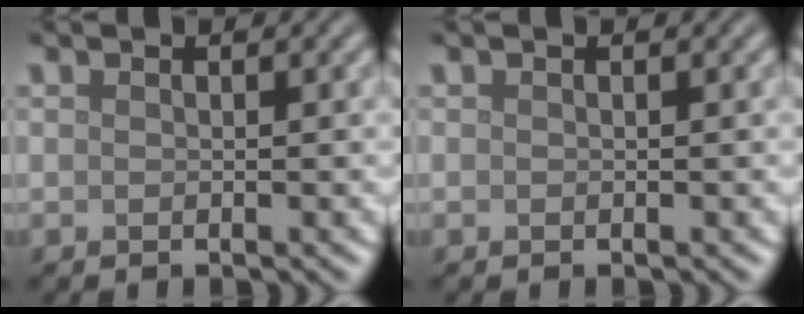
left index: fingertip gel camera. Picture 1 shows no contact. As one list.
[{"total": 0.0}]